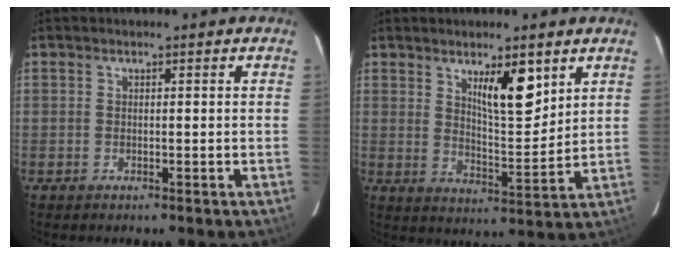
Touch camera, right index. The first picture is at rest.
{"total": 8.2, "force": [4.5, 1.9, 6.6], "torque": [-0.110, -0.011, 0.078]}